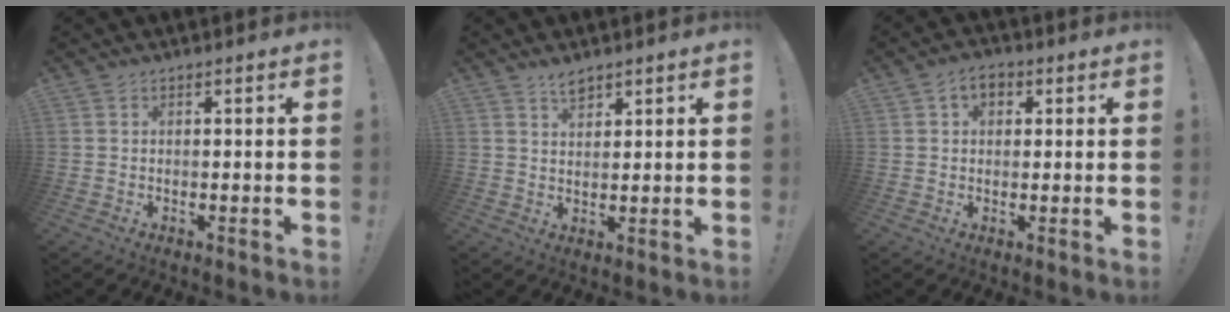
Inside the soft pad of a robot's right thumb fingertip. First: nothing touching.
{"total": 3.7, "force": [3.1, 1.4, 1.7], "torque": [-0.020, -0.019, 0.053]}
{"total": 4.8, "force": [1.7, 3.4, 2.8], "torque": [-0.040, 0.002, 0.030]}